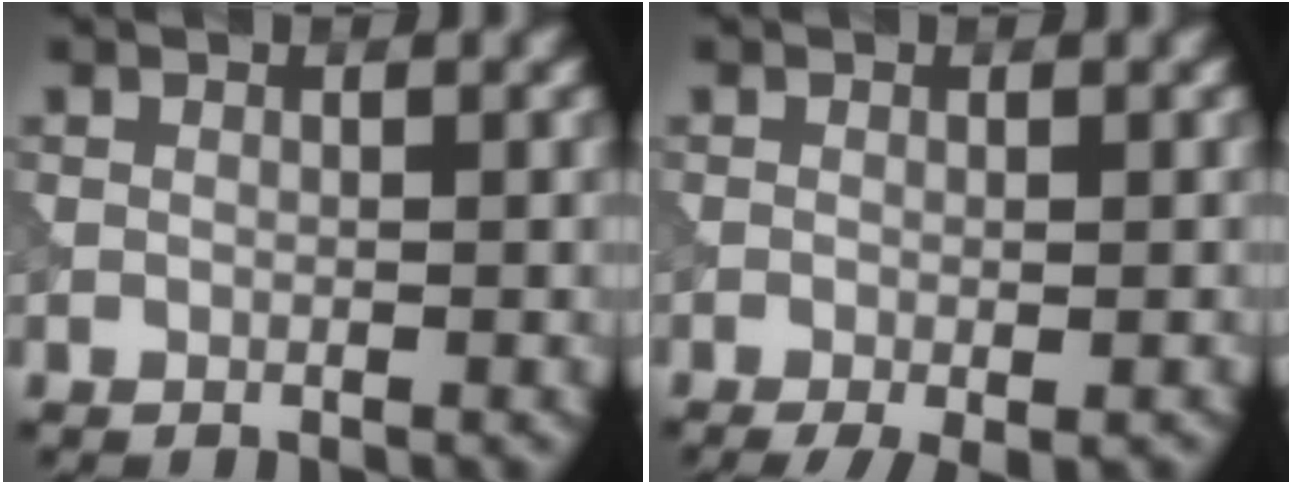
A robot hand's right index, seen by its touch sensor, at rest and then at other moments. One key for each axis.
{"total": 3.2, "fx": -1.7, "fy": 0.6, "fz": 2.5, "tx": -0.039, "ty": -0.004, "tz": -0.023}